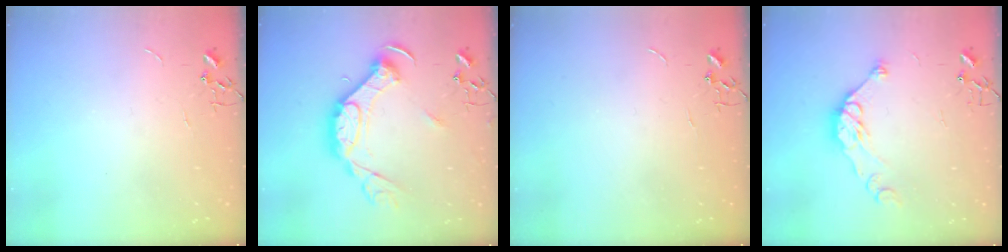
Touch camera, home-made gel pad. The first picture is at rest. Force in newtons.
{"total": 17.5, "press": 17.4, "slide": 1.1}
{"total": 0.0}
{"total": 12.3, "press": 12.2, "slide": 0.4}